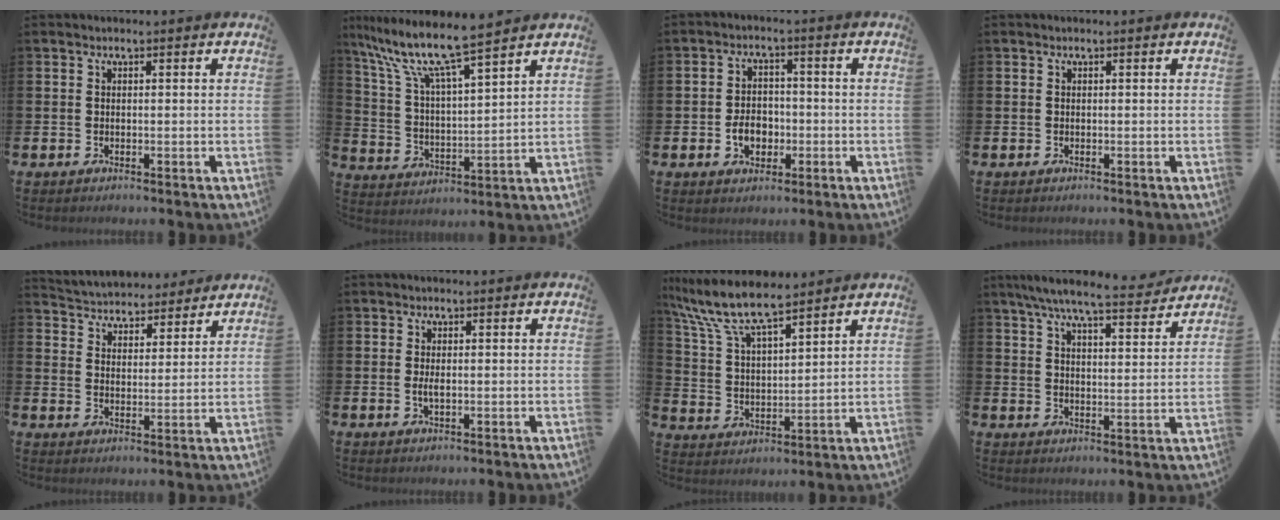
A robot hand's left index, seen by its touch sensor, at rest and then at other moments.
{"total": 9.7, "force": [8.4, 1.0, 4.6], "torque": [-0.127, -0.048, 0.144]}
{"total": 4.2, "force": [-1.2, 3.2, 2.5], "torque": [-0.026, -0.004, -0.030]}
{"total": 0.0}
{"total": 4.6, "force": [4.4, 1.2, -0.5], "torque": [-0.010, -0.037, 0.075]}
{"total": 1.5, "force": [0.0, 0.6, 1.4], "torque": [-0.020, -0.001, -0.003]}
{"total": 9.3, "force": [8.3, 2.0, 3.8], "torque": [-0.115, -0.036, 0.150]}
{"total": 7.8, "force": [7.1, 1.0, 3.1], "torque": [-0.071, -0.038, 0.122]}